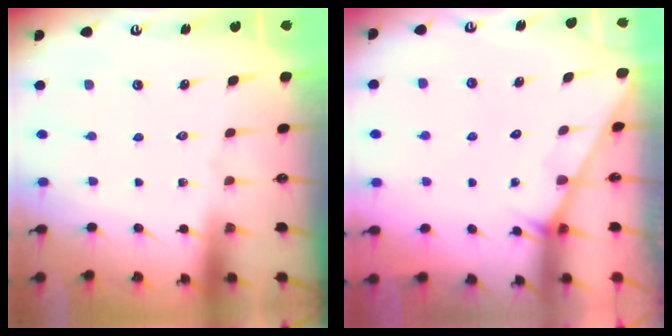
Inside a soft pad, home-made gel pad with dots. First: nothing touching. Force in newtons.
{"total": 2.1, "press": 2.1, "slide": 0.2}